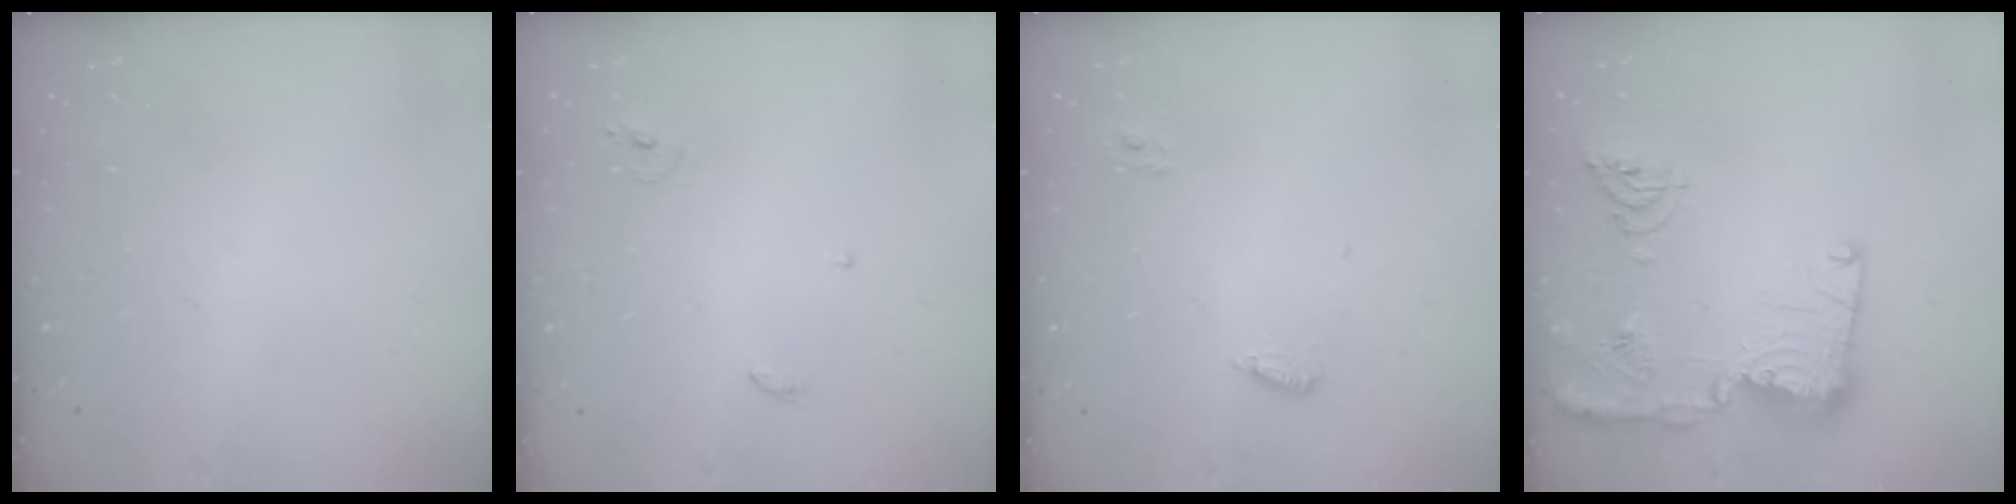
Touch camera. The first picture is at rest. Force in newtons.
{"total": 3.8, "press": 3.8, "slide": 0.2}
{"total": 4.5, "press": 4.5, "slide": 0.3}
{"total": 19.6, "press": 18.8, "slide": 5.6}